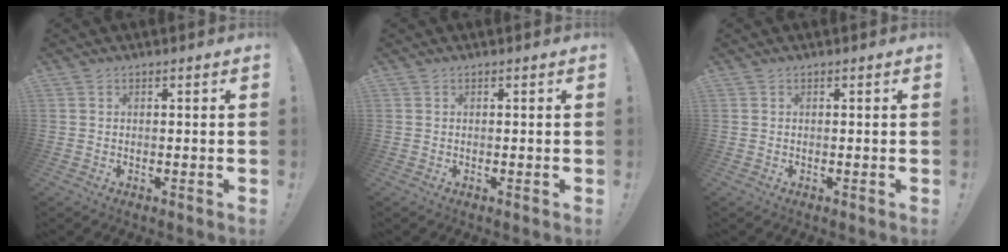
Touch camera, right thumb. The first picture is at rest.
{"total": 0.0}
{"total": 0.0}